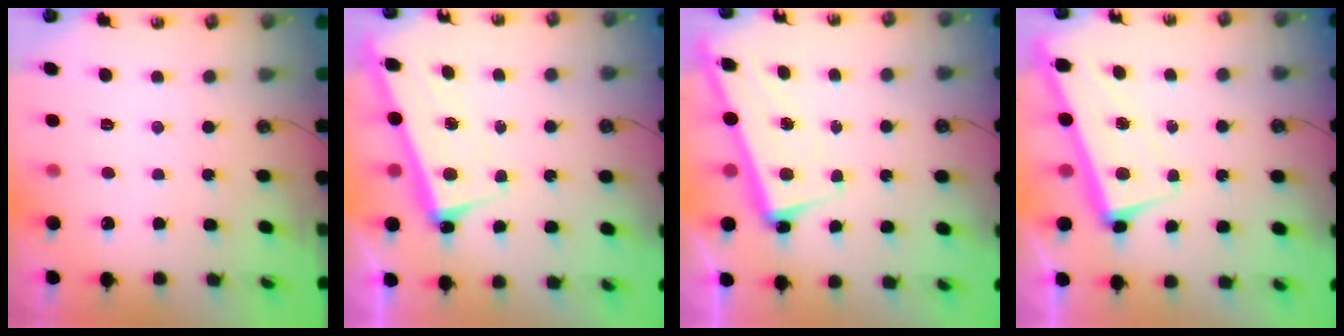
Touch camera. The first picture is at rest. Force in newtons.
{"total": 3.3, "press": 3.2, "slide": 0.9}
{"total": 2.4, "press": 2.3, "slide": 0.8}
{"total": 1.9, "press": 1.3, "slide": 1.4}